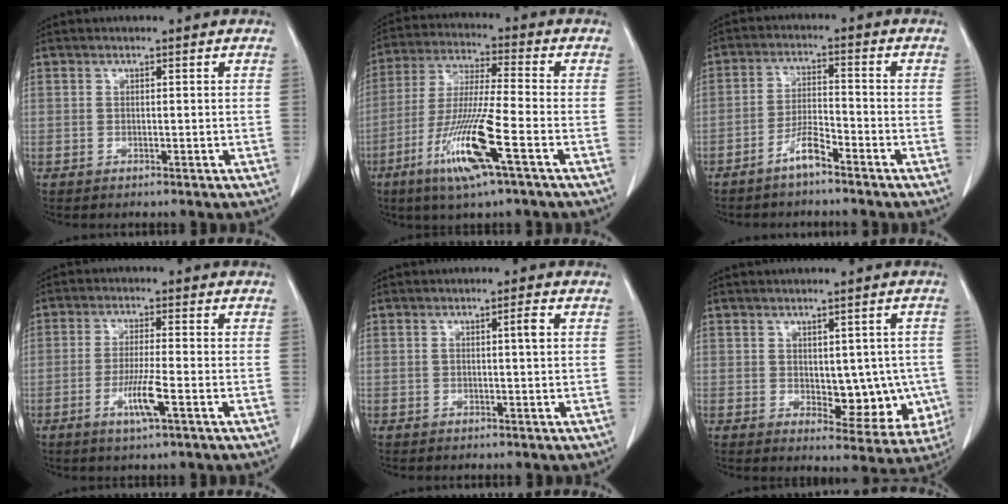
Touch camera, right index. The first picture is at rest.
{"total": 13.6, "force": [-5.9, 0.1, 12.2], "torque": [-0.251, -0.024, -0.111]}
{"total": 4.5, "force": [-3.4, 0.6, 3.0], "torque": [-0.059, 0.004, -0.065]}
{"total": 3.1, "force": [-1.2, 0.0, 2.8], "torque": [-0.055, -0.004, -0.021]}
{"total": 1.5, "force": [0.3, -0.2, 1.5], "torque": [-0.026, 0.002, 0.006]}
{"total": 8.5, "force": [-0.6, 4.7, 7.1], "torque": [-0.065, 0.004, 0.009]}